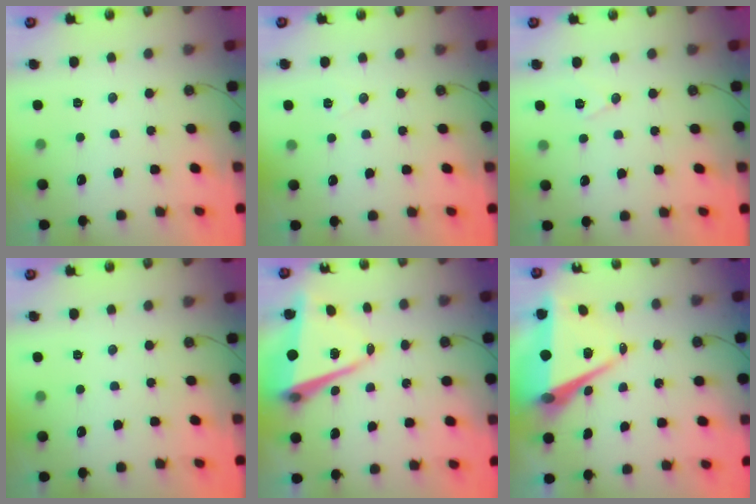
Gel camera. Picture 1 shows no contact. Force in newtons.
{"total": 5.3, "press": 2.9, "slide": 4.4}
{"total": 6.7, "press": 5.0, "slide": 4.5}
{"total": 0.0}
{"total": 9.8, "press": 9.6, "slide": 1.6}
{"total": 9.3, "press": 8.2, "slide": 4.3}